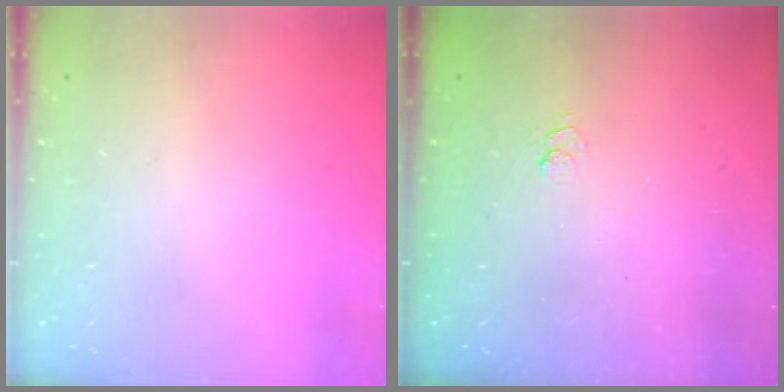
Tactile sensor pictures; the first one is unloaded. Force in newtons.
{"total": 2.7, "press": 2.2, "slide": 1.5}